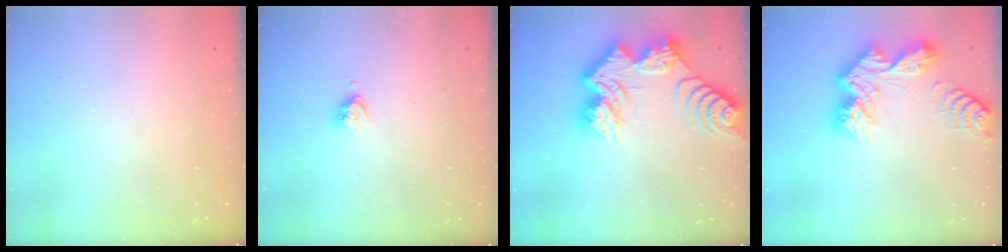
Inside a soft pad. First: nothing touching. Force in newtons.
{"total": 3.4, "press": 3.3, "slide": 0.5}
{"total": 19.6, "press": 19.6, "slide": 1.4}
{"total": 13.8, "press": 13.7, "slide": 1.2}